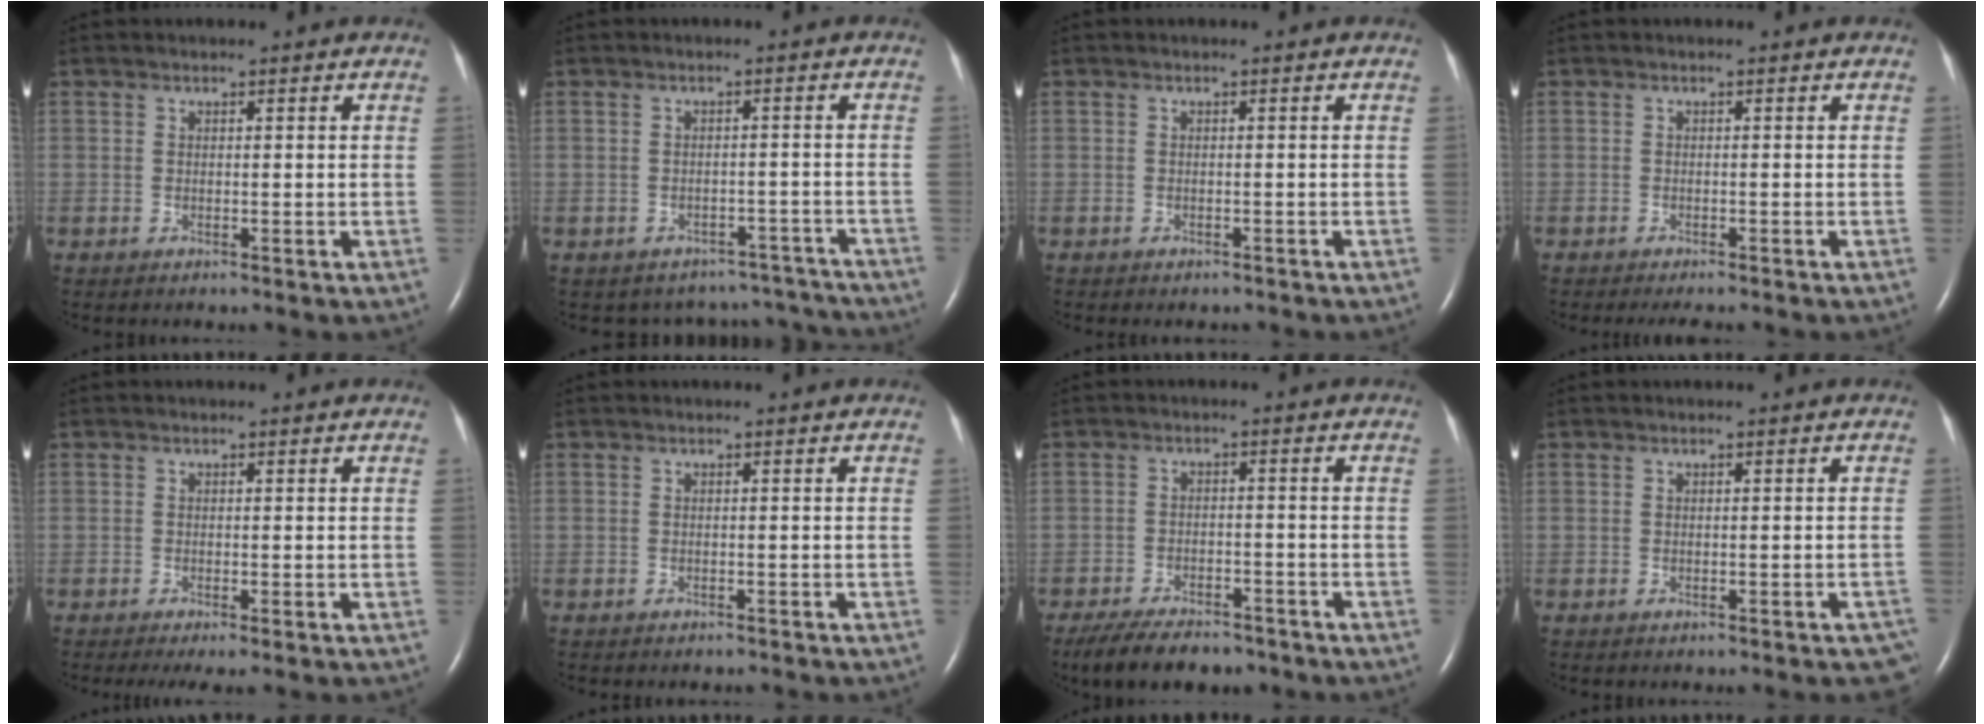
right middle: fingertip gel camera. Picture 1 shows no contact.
{"total": 9.6, "force": [-8.8, 3.8, -0.3], "torque": [0.013, 0.039, -0.090]}
{"total": 1.6, "force": [-1.4, 0.6, 0.5], "torque": [-0.013, -0.002, -0.014]}
{"total": 4.2, "force": [-3.6, 0.8, 1.9], "torque": [-0.019, -0.007, -0.045]}
{"total": 2.5, "force": [-1.7, 0.3, 1.8], "torque": [-0.031, -0.010, -0.026]}
{"total": 2.3, "force": [-2.1, 0.7, 0.8], "torque": [-0.017, -0.004, -0.020]}
{"total": 9.8, "force": [-8.0, 3.6, 4.4], "torque": [-0.075, -0.010, -0.123]}
{"total": 3.5, "force": [-2.8, 0.9, 1.8], "torque": [-0.007, -0.007, -0.031]}